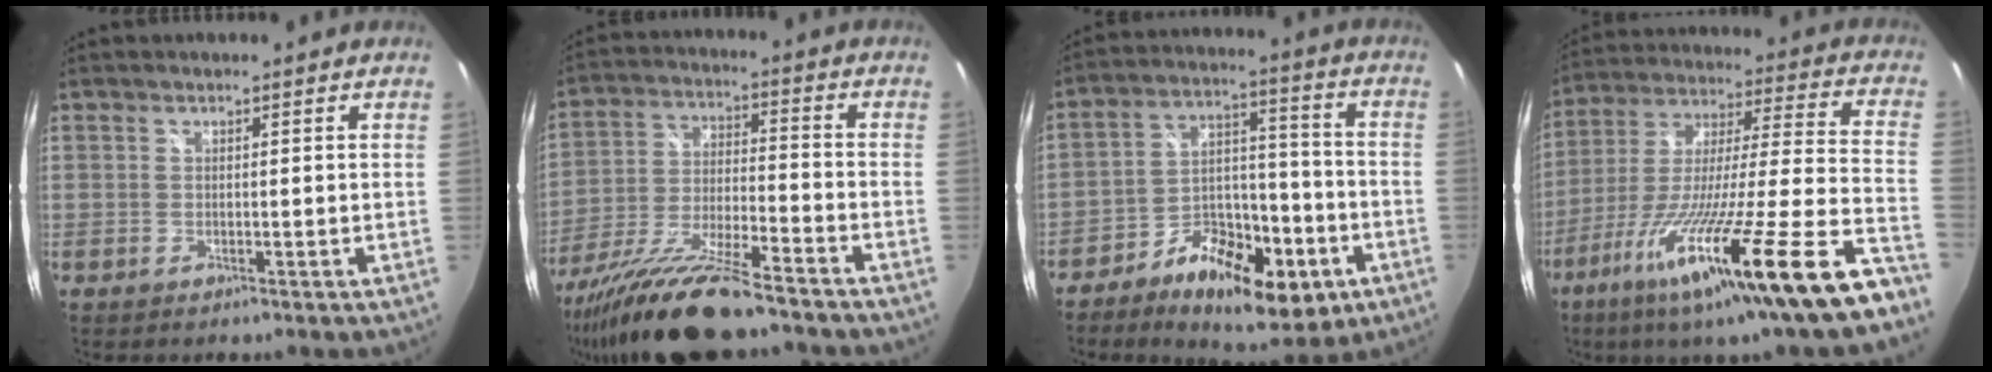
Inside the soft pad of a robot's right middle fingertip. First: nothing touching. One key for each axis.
{"total": 17.2, "fx": -13.9, "fy": 1.8, "fz": 10.0, "tx": -0.204, "ty": -0.036, "tz": -0.250}
{"total": 17.0, "fx": -8.6, "fy": 8.1, "fz": 12.2, "tx": -0.201, "ty": 0.007, "tz": -0.130}
{"total": 29.6, "fx": -19.3, "fy": -0.2, "fz": 22.4, "tx": -0.362, "ty": -0.086, "tz": -0.315}